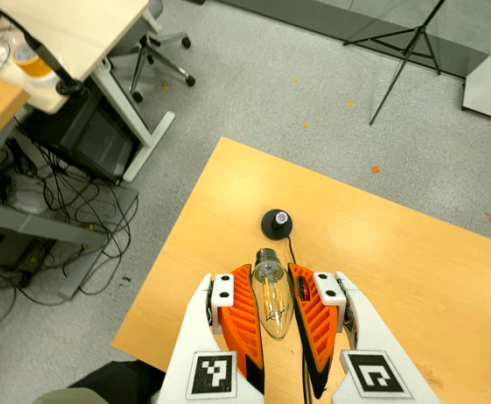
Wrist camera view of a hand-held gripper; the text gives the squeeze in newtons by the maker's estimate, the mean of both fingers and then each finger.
{"total": 20.2, "left": 22.0, "right": 18.4}